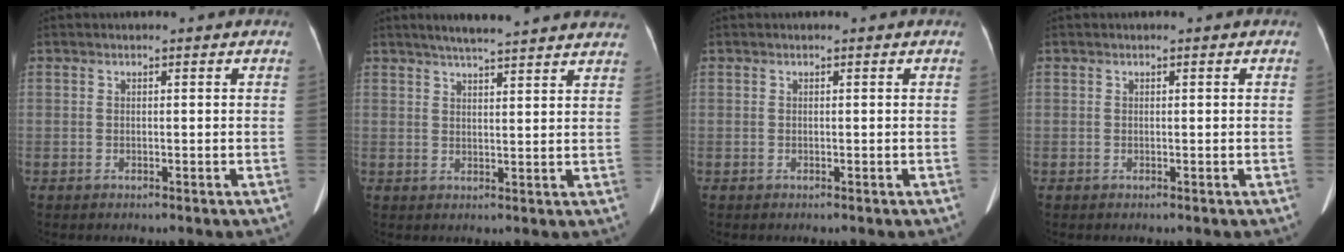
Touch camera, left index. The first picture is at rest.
{"total": 14.1, "force": [12.5, 1.0, 6.3], "torque": [-0.092, 0.028, 0.155]}
{"total": 0.0}
{"total": 0.0}